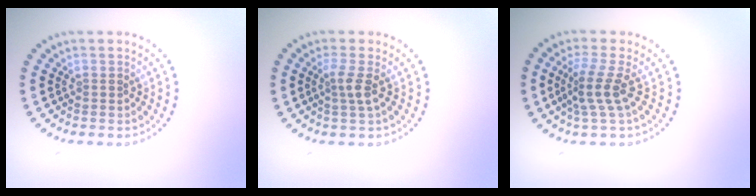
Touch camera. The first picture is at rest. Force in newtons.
{"total": 1.9, "press": 1.3, "slide": 1.3}
{"total": 2.9, "press": 2.0, "slide": 2.0}